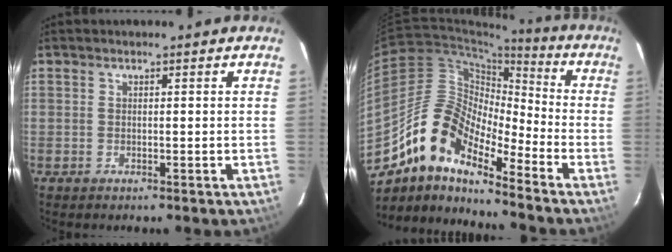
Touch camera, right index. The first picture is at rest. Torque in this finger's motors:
{"motor_torque": [0.27, -0.14, -0.21, -0.21]}